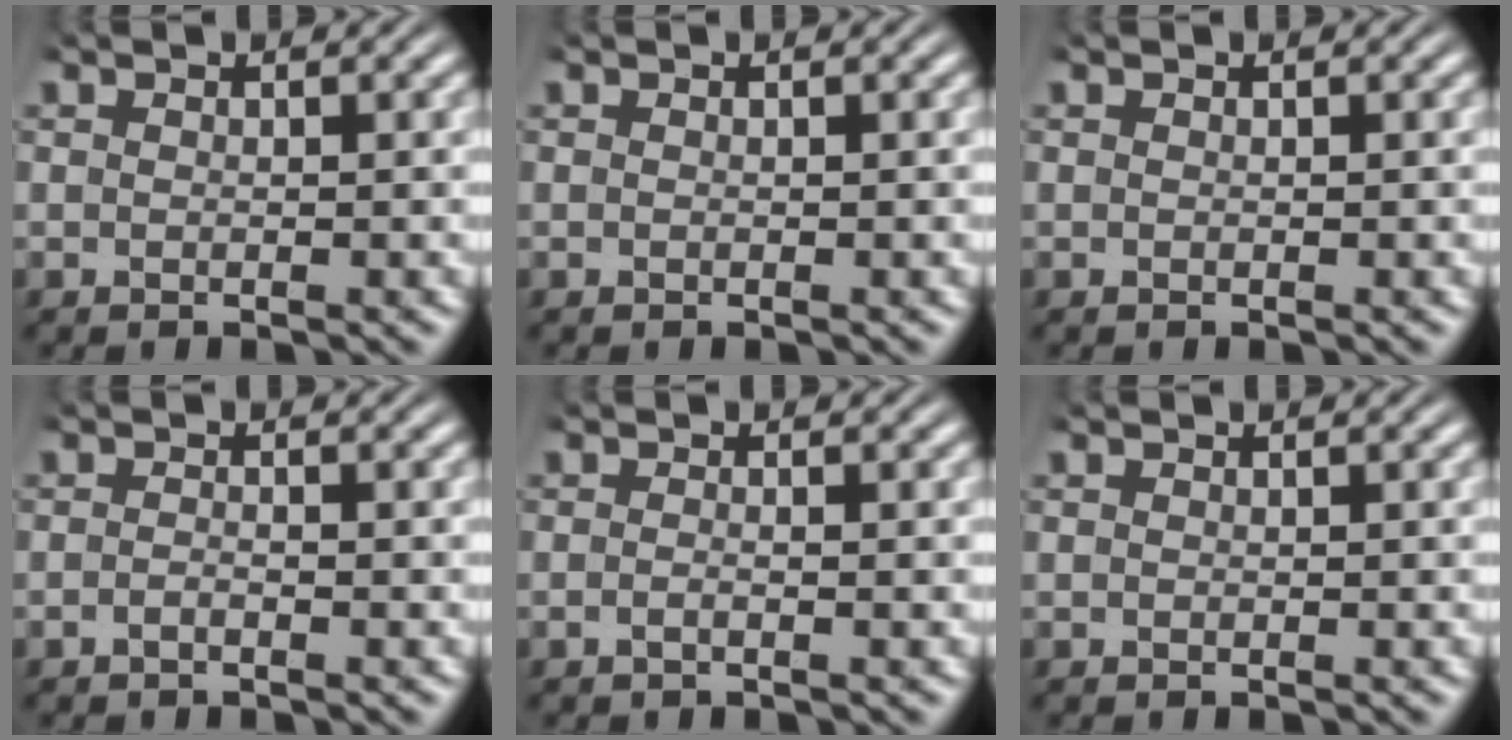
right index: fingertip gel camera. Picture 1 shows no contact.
{"total": 0.0}
{"total": 0.0}
{"total": 1.0, "force": [-0.9, 0.1, 0.4], "torque": [-0.008, -0.001, -0.019]}
{"total": 0.9, "force": [-0.7, 0.0, 0.6], "torque": [-0.015, -0.002, -0.013]}
{"total": 0.0}